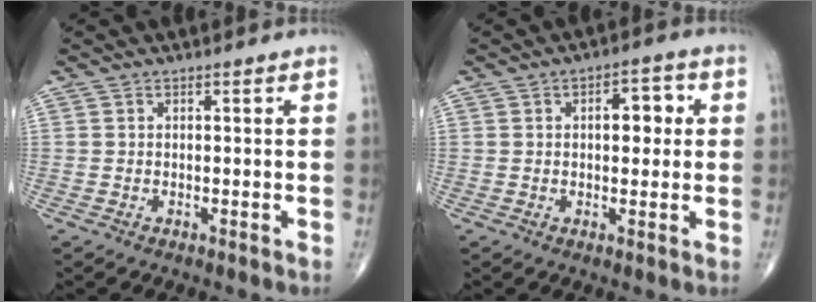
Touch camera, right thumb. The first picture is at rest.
{"total": 5.9, "force": [1.1, 3.2, 4.8], "torque": [-0.042, 0.010, 0.010]}